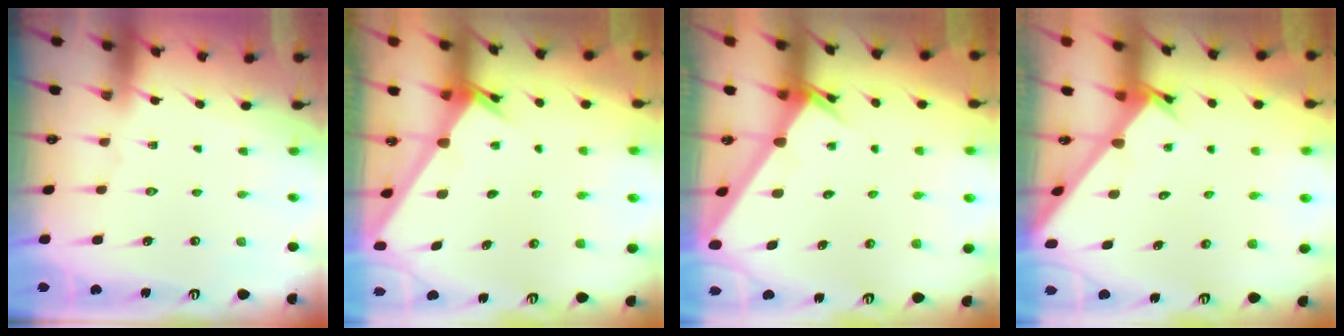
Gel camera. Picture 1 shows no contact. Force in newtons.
{"total": 2.4, "press": 2.4, "slide": 0.2}
{"total": 2.5, "press": 2.5, "slide": 0.3}
{"total": 2.4, "press": 2.4, "slide": 0.1}